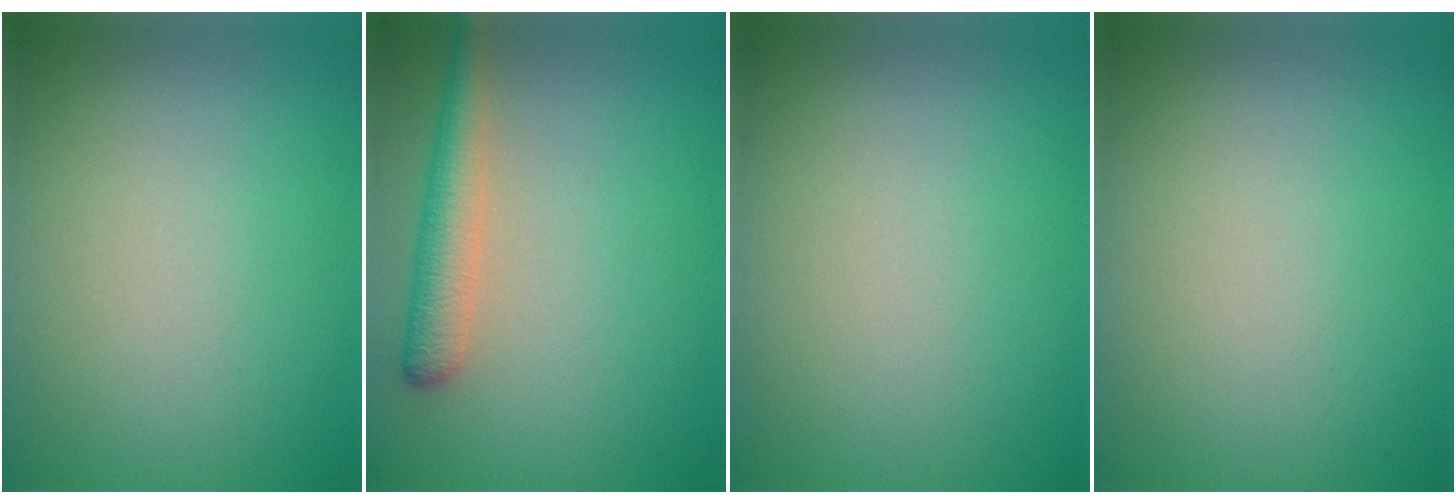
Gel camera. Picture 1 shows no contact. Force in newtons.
{"total": 3.6, "press": 3.6, "slide": 0.2}
{"total": 0.0}
{"total": 0.0}